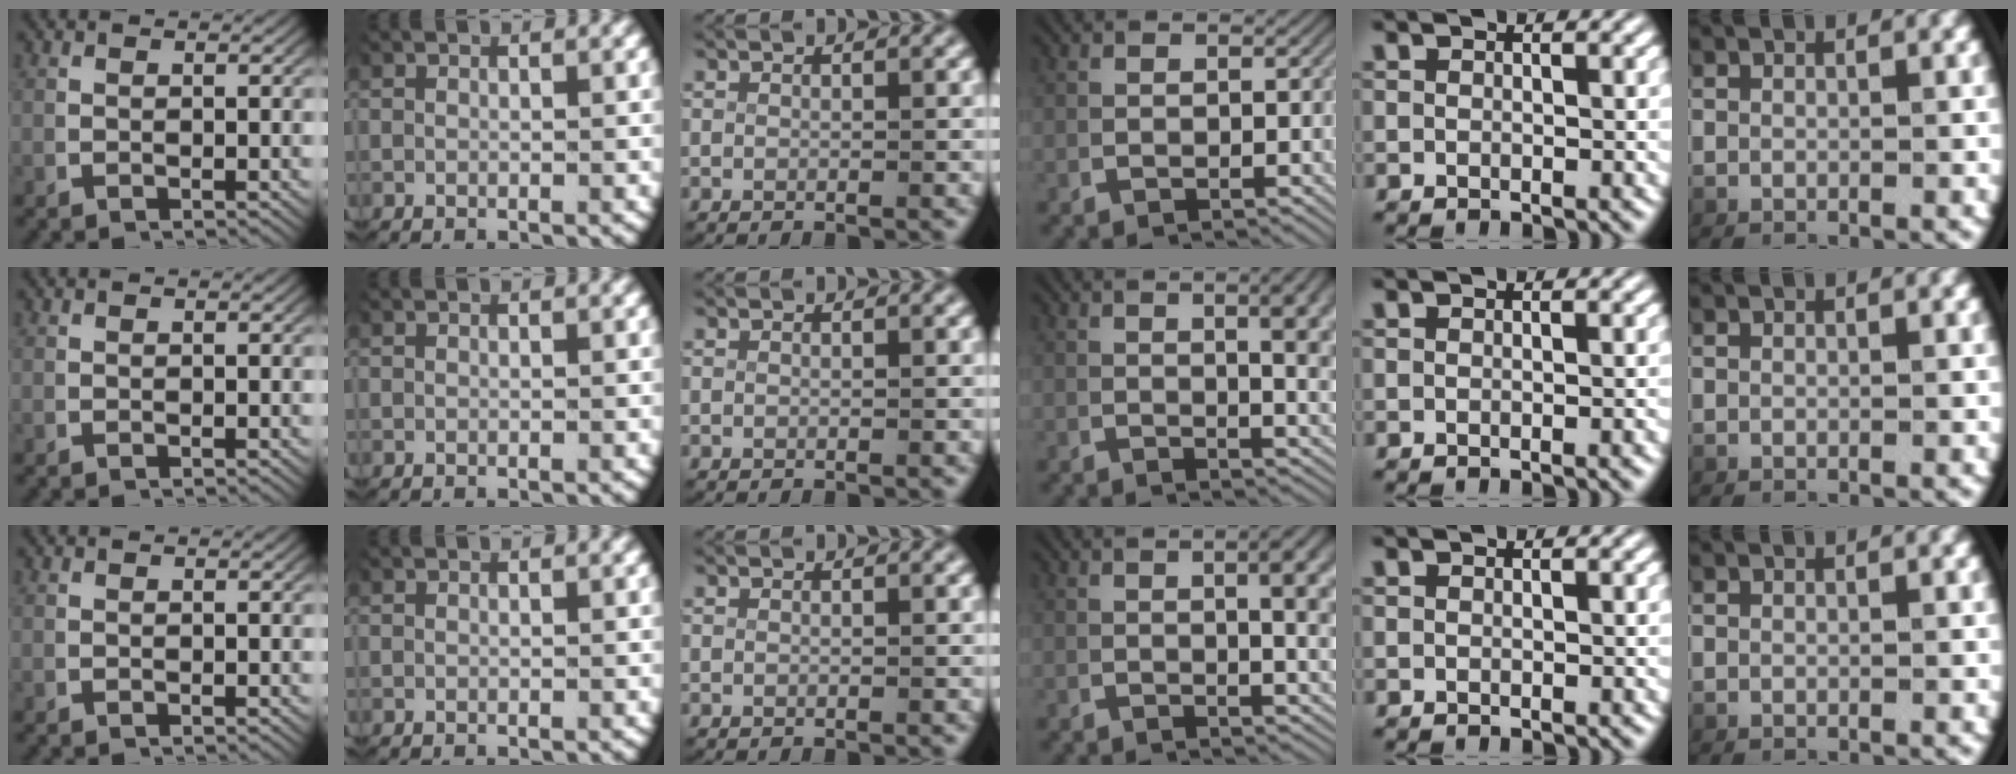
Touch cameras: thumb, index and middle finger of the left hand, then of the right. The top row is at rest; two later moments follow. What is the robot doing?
{"motion": "lift_and_place", "object": "plastic wrap"}